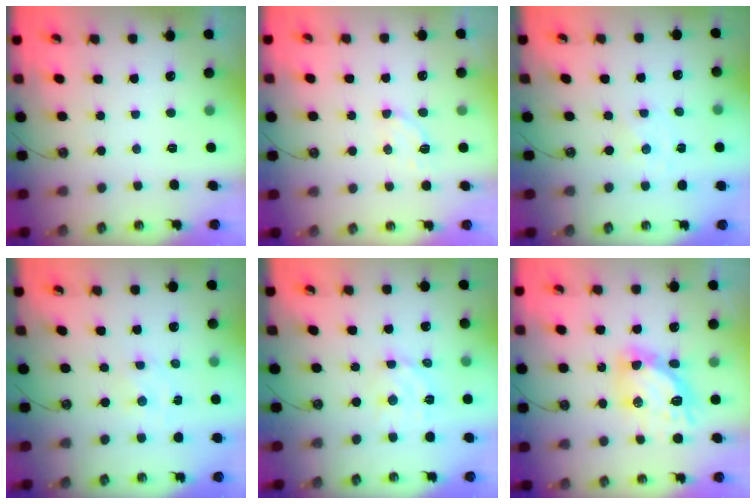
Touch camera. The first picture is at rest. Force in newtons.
{"total": 5.2, "press": 5.0, "slide": 1.2}
{"total": 0.0}
{"total": 1.0, "press": 0.9, "slide": 0.2}
{"total": 8.1, "press": 8.0, "slide": 1.3}
{"total": 13.1, "press": 13.0, "slide": 1.4}